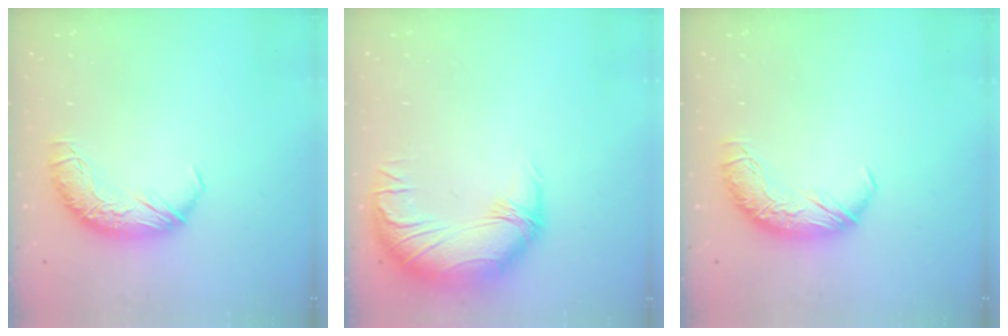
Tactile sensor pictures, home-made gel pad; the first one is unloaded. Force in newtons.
{"total": 2.8, "press": 0.1, "slide": 2.8}
{"total": 0.0}